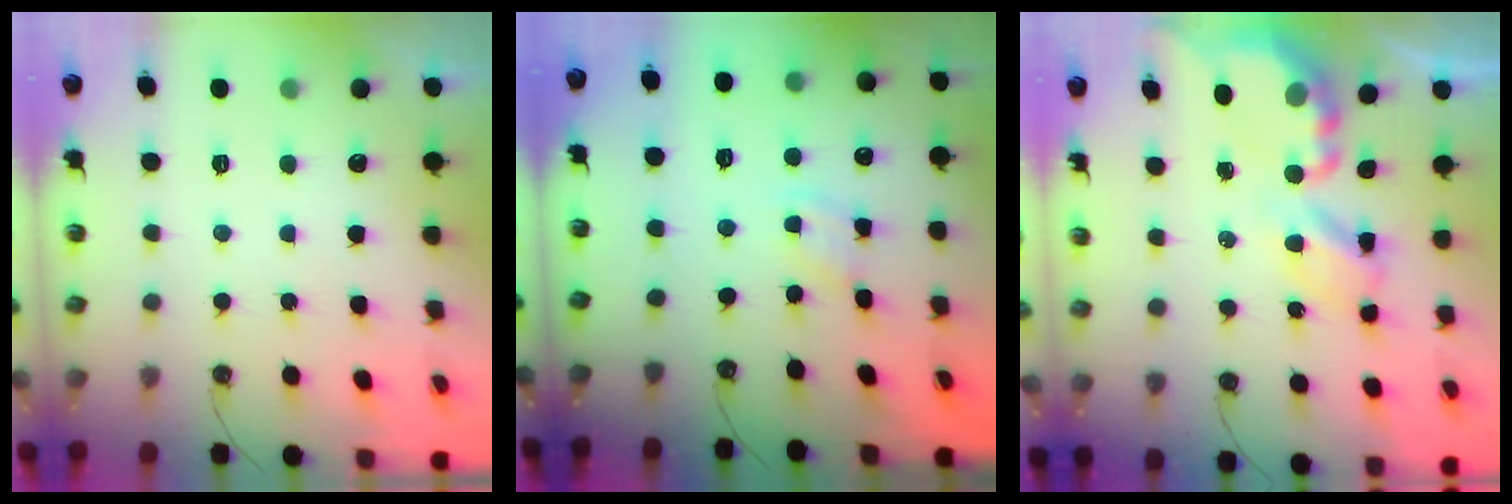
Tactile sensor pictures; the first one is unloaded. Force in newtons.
{"total": 2.9, "press": 2.9, "slide": 0.4}
{"total": 5.9, "press": 5.9, "slide": 0.5}